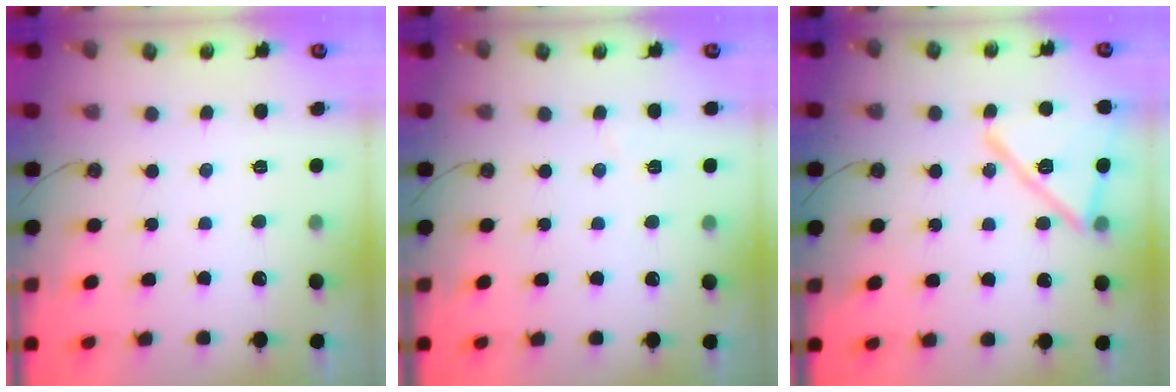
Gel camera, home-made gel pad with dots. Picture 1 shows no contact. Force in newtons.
{"total": 3.4, "press": 3.3, "slide": 0.9}
{"total": 17.2, "press": 17.2, "slide": 0.4}